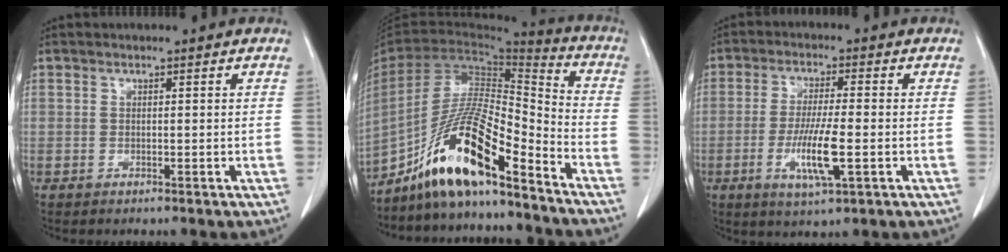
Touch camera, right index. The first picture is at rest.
{"total": 15.6, "force": [-11.5, 1.7, 10.4], "torque": [-0.194, 0.009, -0.210]}
{"total": 8.1, "force": [-2.3, 0.7, 7.8], "torque": [-0.149, -0.015, -0.041]}